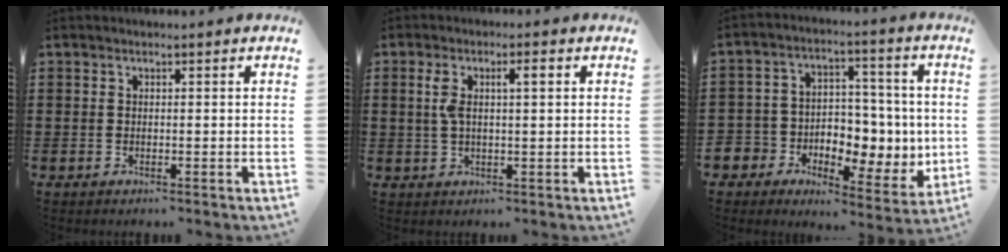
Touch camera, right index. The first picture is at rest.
{"total": 4.1, "force": [1.0, 1.2, 3.8], "torque": [-0.077, 0.008, 0.014]}
{"total": 6.6, "force": [0.2, 6.4, 1.6], "torque": [-0.044, -0.018, 0.008]}